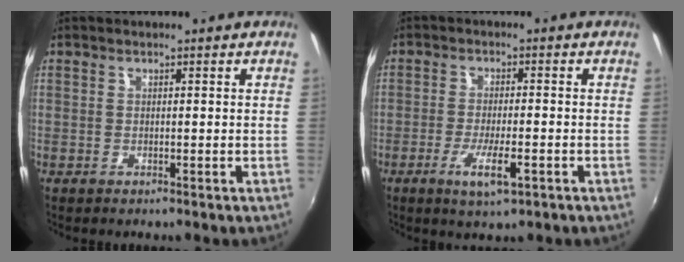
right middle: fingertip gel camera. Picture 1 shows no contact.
{"total": 5.8, "force": [-3.2, 0.9, 4.7], "torque": [-0.100, -0.013, -0.057]}